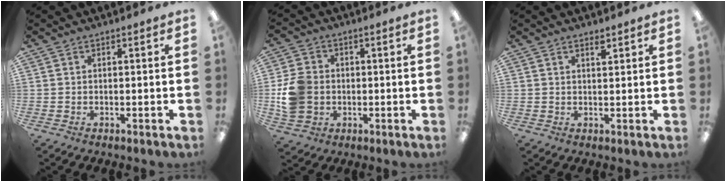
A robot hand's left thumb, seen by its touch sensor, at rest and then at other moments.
{"total": 9.5, "force": [-0.4, 8.2, 4.9], "torque": [-0.102, 0.016, -0.004]}
{"total": 1.6, "force": [1.4, 0.2, 0.7], "torque": [-0.008, -0.006, 0.025]}